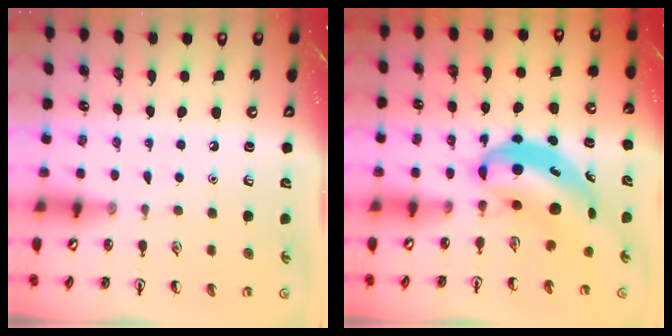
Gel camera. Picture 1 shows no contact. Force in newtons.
{"total": 7.3, "press": 7.1, "slide": 1.9}